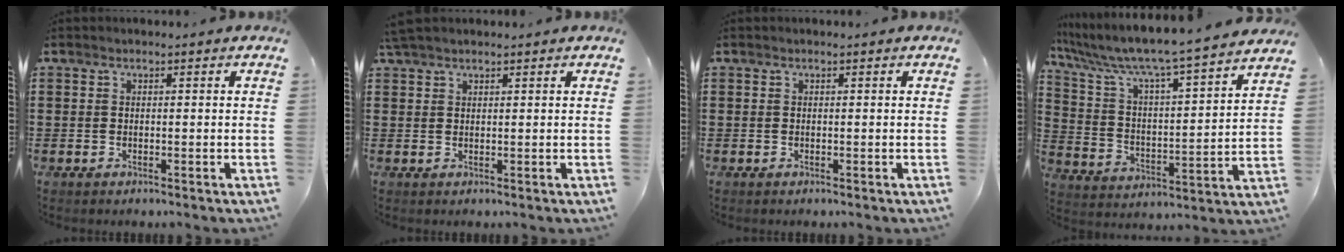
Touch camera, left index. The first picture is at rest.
{"total": 1.8, "force": [1.5, 0.3, 0.9], "torque": [-0.021, 0.002, 0.029]}
{"total": 0.0}
{"total": 6.8, "force": [6.2, -0.3, 2.7], "torque": [-0.085, -0.058, 0.094]}